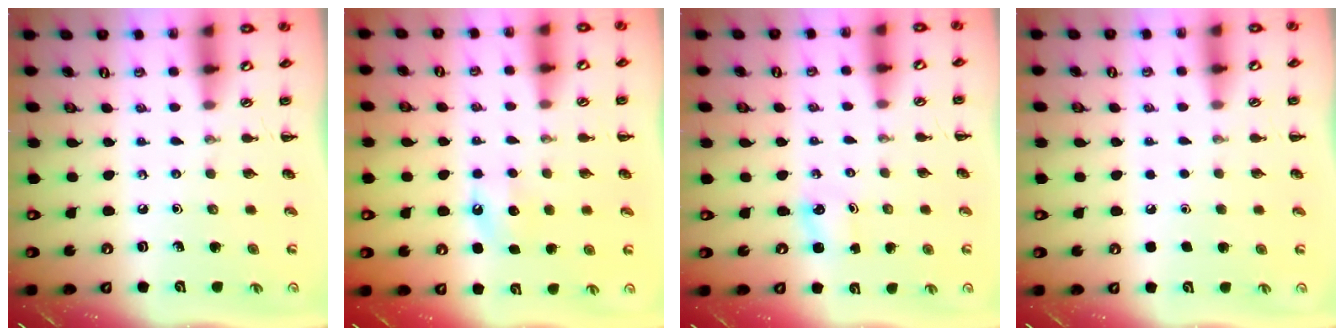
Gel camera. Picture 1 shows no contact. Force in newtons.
{"total": 6.8, "press": 6.6, "slide": 1.8}
{"total": 1.4, "press": 1.3, "slide": 0.2}
{"total": 1.7, "press": 1.7, "slide": 0.1}